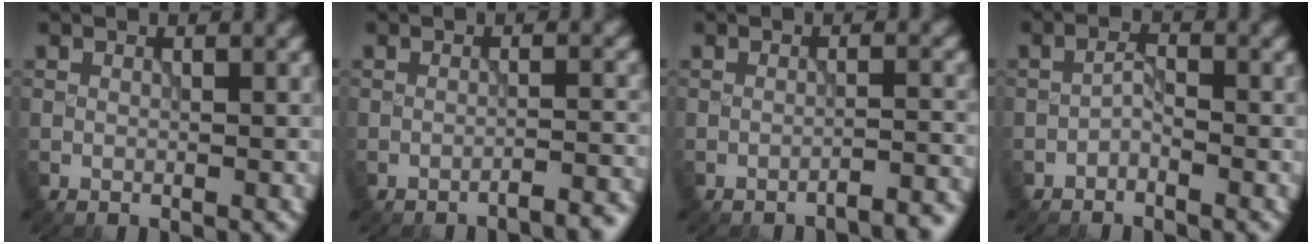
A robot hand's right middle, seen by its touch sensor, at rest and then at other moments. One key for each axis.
{"total": 2.5, "fx": -2.1, "fy": 0.5, "fz": 1.3, "tx": -0.010, "ty": 0.006, "tz": -0.033}
{"total": 2.7, "fx": -2.3, "fy": 0.5, "fz": 1.2, "tx": -0.008, "ty": 0.007, "tz": -0.034}
{"total": 1.0, "fx": -0.8, "fy": 0.3, "fz": 0.6, "tx": -0.016, "ty": 0.005, "tz": -0.018}